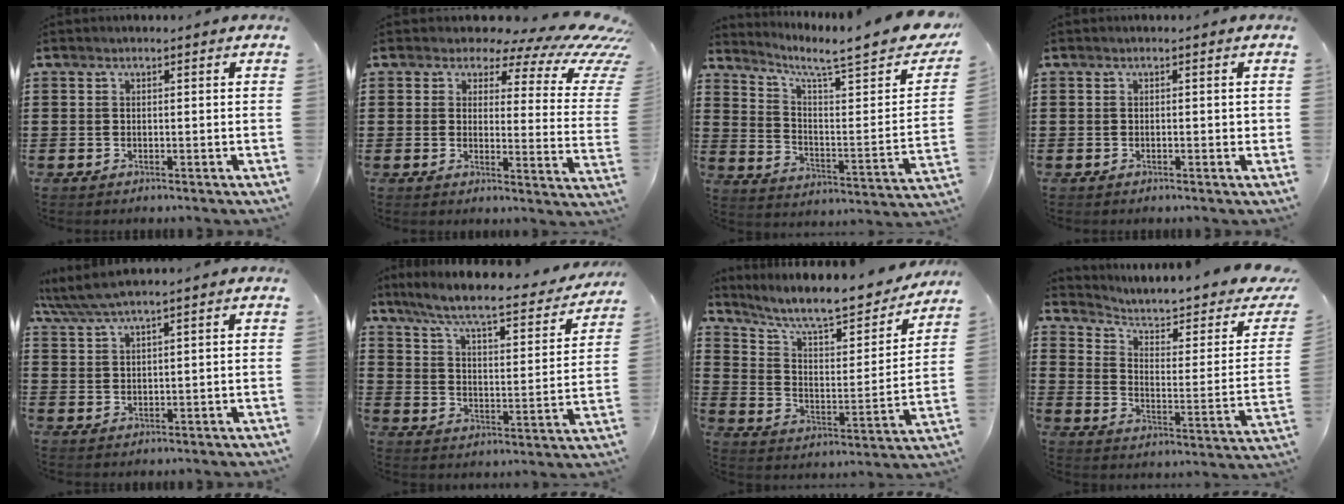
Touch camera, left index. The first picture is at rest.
{"total": 6.5, "force": [4.6, 2.5, 3.8], "torque": [-0.071, -0.029, 0.074]}
{"total": 7.6, "force": [6.1, 0.5, 4.4], "torque": [-0.090, -0.053, 0.090]}
{"total": 0.7, "force": [-0.1, 0.2, 0.7], "torque": [-0.013, -0.002, -0.002]}
{"total": 3.1, "force": [2.0, 0.0, 2.3], "torque": [-0.057, -0.003, 0.033]}
{"total": 7.6, "force": [6.5, 0.0, 3.9], "torque": [-0.104, -0.046, 0.106]}
{"total": 9.9, "force": [8.3, 1.4, 5.1], "torque": [-0.124, -0.055, 0.138]}
{"total": 5.0, "force": [3.7, 1.7, 2.8], "torque": [-0.067, -0.027, 0.058]}